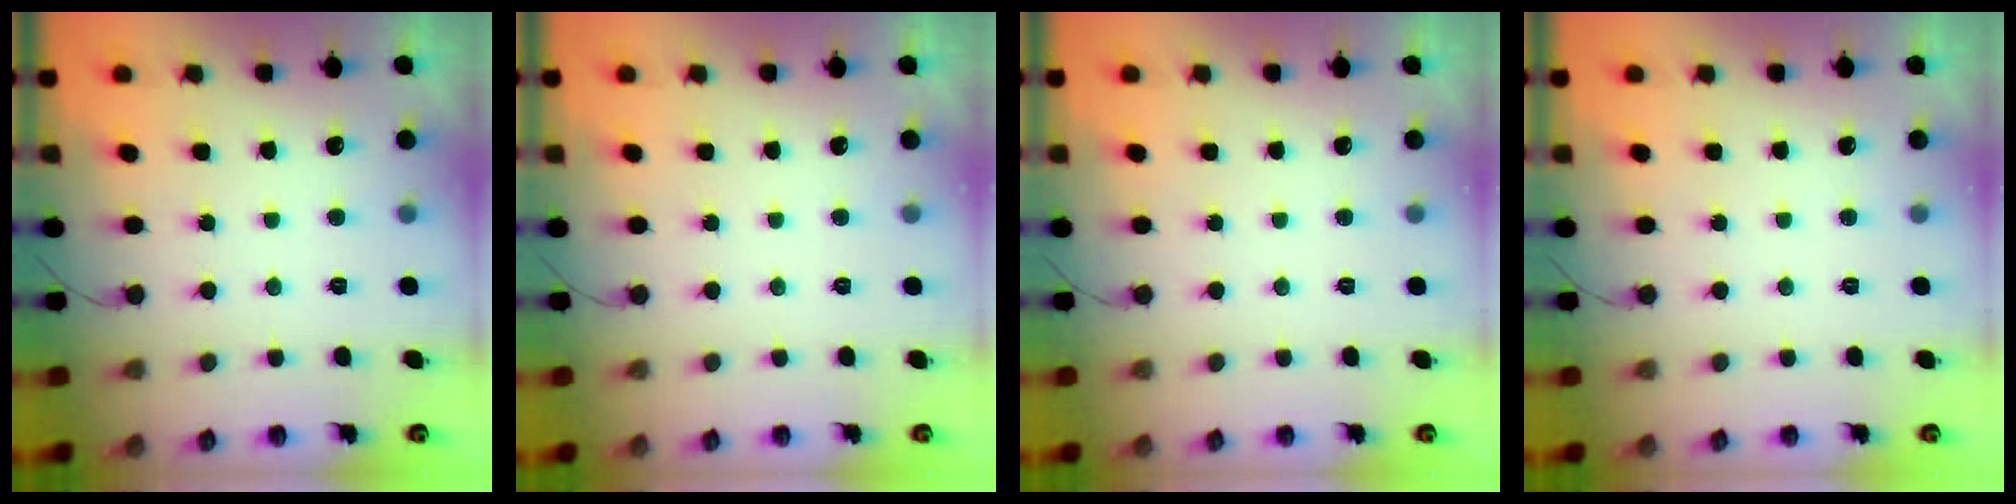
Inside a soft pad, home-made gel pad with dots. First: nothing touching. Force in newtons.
{"total": 0.0}
{"total": 0.0}
{"total": 0.0}